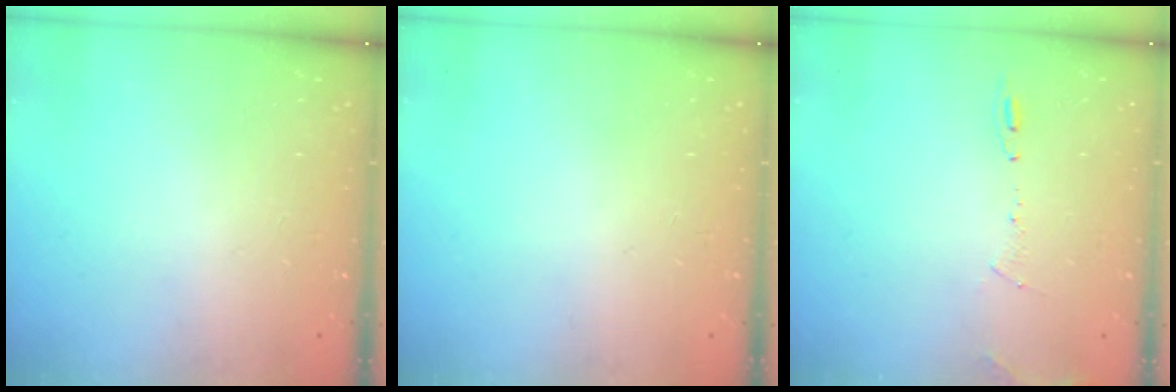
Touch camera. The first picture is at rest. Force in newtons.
{"total": 0.0}
{"total": 8.2, "press": 7.9, "slide": 2.3}